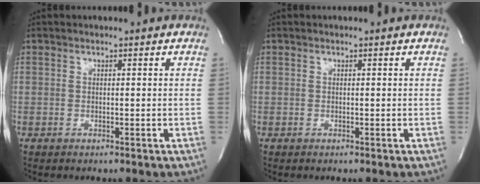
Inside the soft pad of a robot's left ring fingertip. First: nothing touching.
{"total": 0.0}